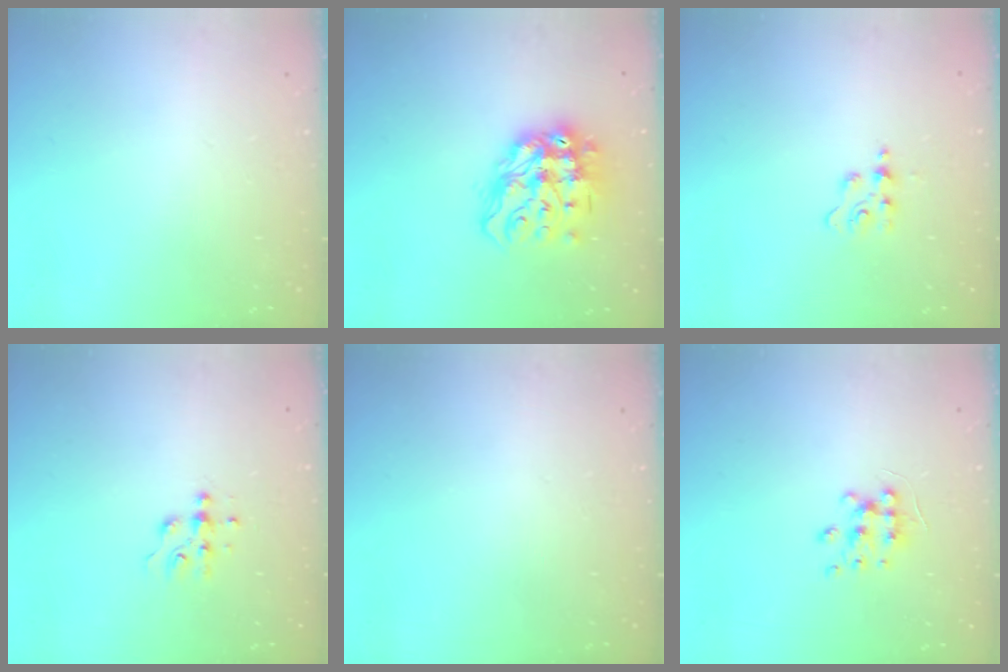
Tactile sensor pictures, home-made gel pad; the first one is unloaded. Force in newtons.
{"total": 16.9, "press": 16.9, "slide": 1.5}
{"total": 4.3, "press": 4.3, "slide": 0.5}
{"total": 6.4, "press": 6.3, "slide": 0.6}
{"total": 0.0}
{"total": 7.2, "press": 7.2, "slide": 0.6}